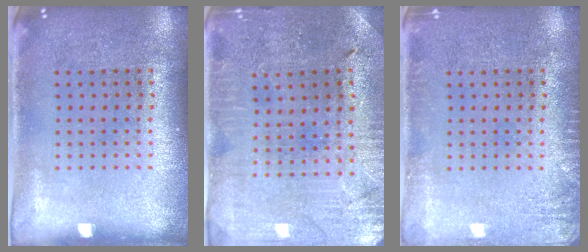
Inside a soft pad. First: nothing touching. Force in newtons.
{"total": 0.7, "press": 0.6, "slide": 0.3}
{"total": 1.6, "press": 1.6, "slide": 0.2}